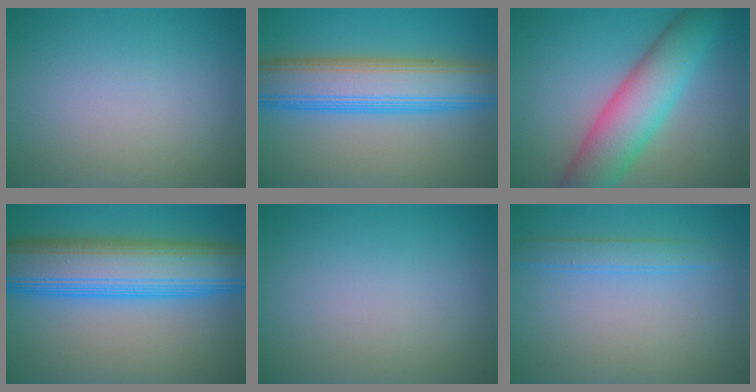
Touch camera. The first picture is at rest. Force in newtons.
{"total": 9.3, "press": 9.3, "slide": 0.5}
{"total": 7.8, "press": 7.8, "slide": 0.1}
{"total": 11.7, "press": 11.7, "slide": 0.0}
{"total": 0.0}
{"total": 1.9, "press": 1.9, "slide": 0.1}